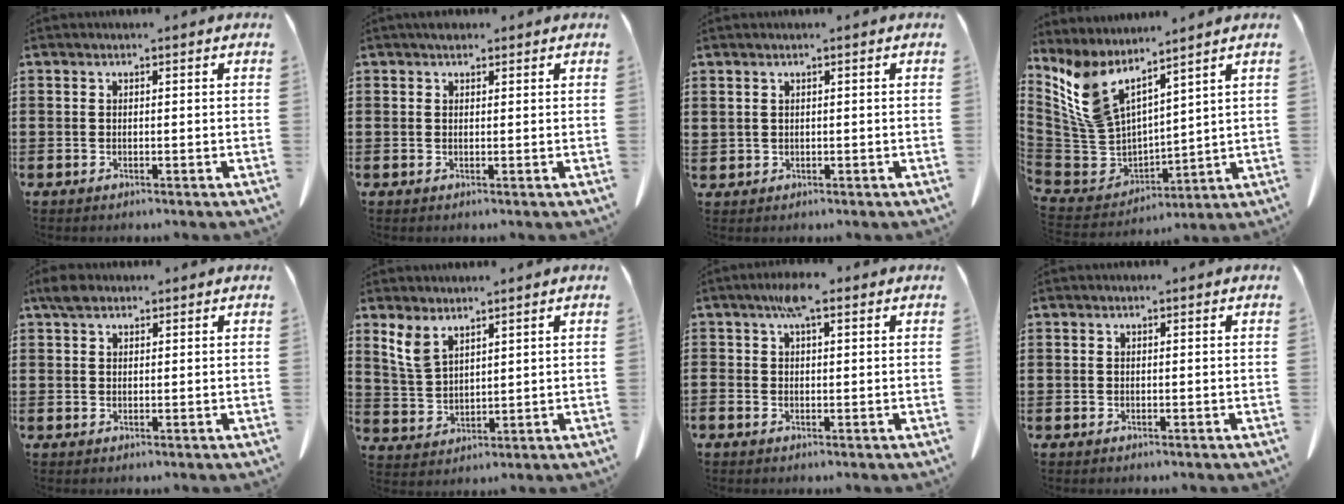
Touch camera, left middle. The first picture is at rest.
{"total": 1.2, "force": [0.9, 0.7, 0.3], "torque": [-0.001, -0.002, 0.018]}
{"total": 0.7, "force": [0.5, 0.5, 0.2], "torque": [-0.008, -0.001, 0.012]}
{"total": 9.2, "force": [6.8, 3.7, 4.9], "torque": [-0.141, -0.042, 0.125]}
{"total": 2.3, "force": [1.6, 1.1, 1.2], "torque": [-0.029, 0.007, 0.030]}
{"total": 5.1, "force": [3.6, 2.2, 2.8], "torque": [-0.068, -0.003, 0.069]}
{"total": 4.0, "force": [1.1, 1.5, 3.5], "torque": [-0.066, 0.006, 0.016]}
{"total": 0.0}